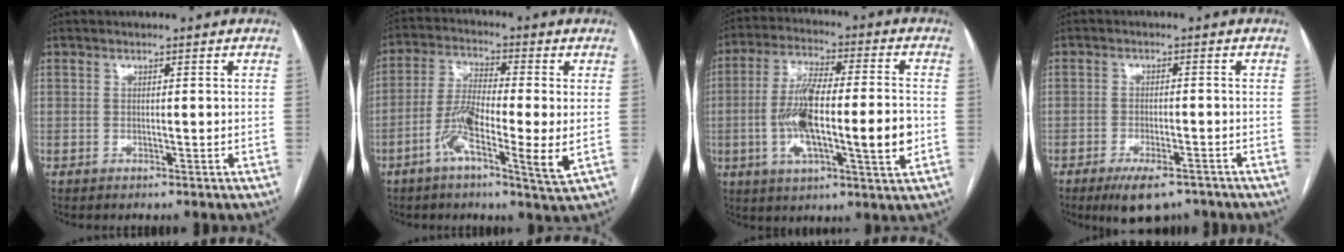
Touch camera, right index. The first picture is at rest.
{"total": 11.0, "force": [-3.1, 1.3, 10.5], "torque": [-0.198, -0.005, -0.062]}
{"total": 16.5, "force": [-2.6, 2.8, 16.0], "torque": [-0.290, 0.008, -0.043]}
{"total": 7.1, "force": [-5.3, 2.4, 4.0], "torque": [-0.064, -0.006, -0.083]}